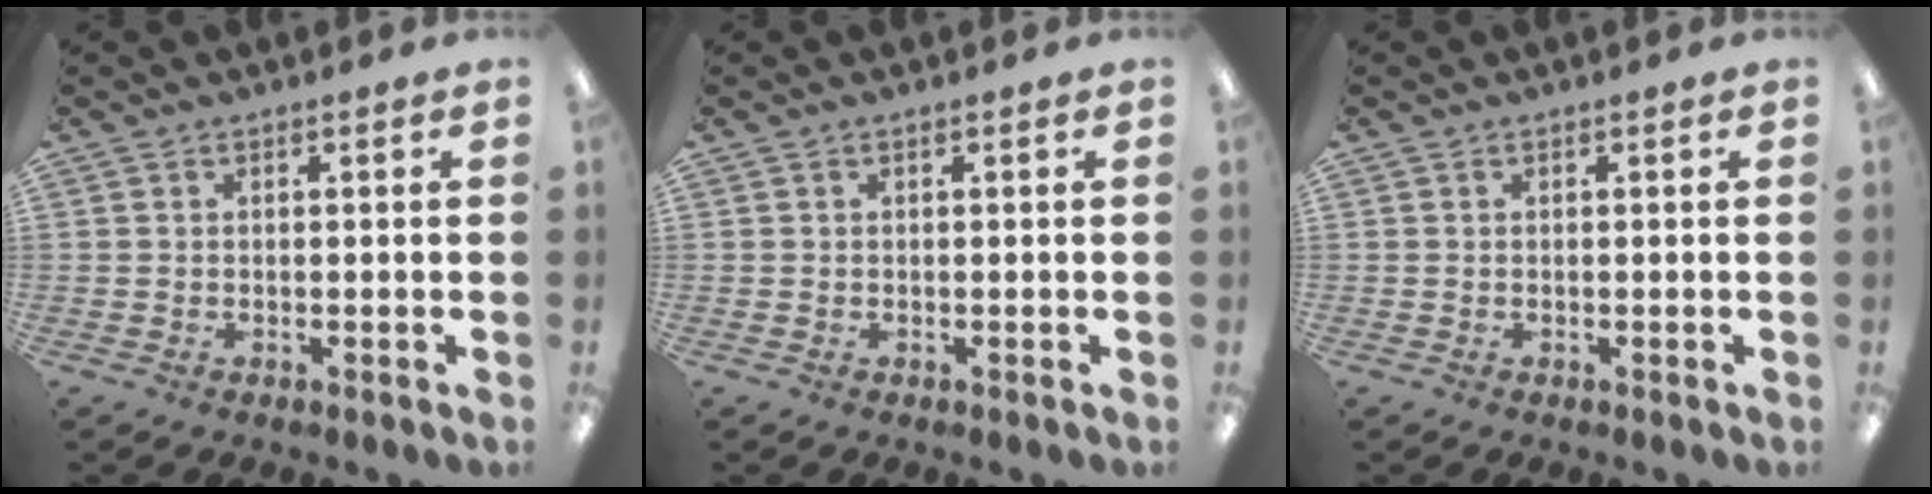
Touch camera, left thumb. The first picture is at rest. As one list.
[{"total": 0.0}, {"total": 0.0}]